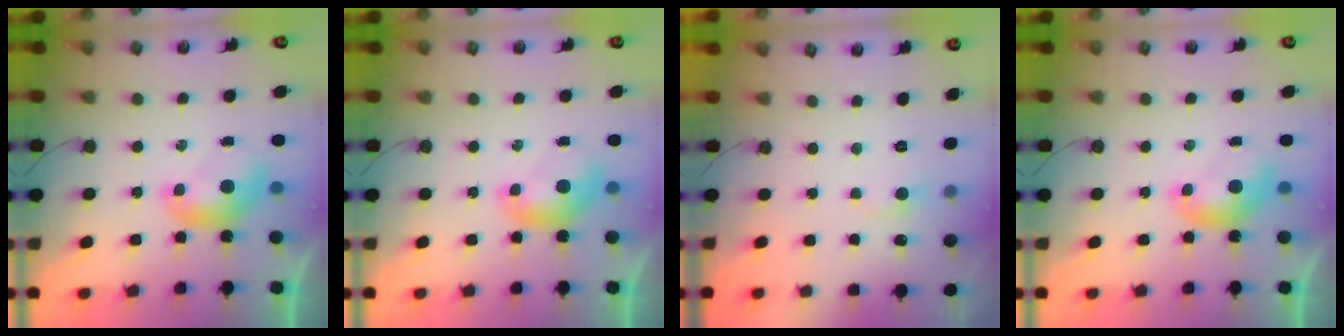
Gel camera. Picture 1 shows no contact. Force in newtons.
{"total": 0.0}
{"total": 1.2, "press": 0.9, "slide": 0.8}
{"total": 0.0}